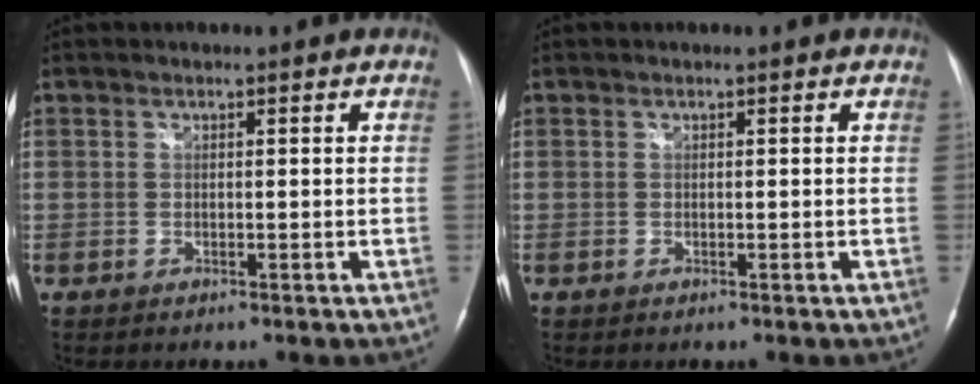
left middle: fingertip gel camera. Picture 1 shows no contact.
{"total": 0.0}